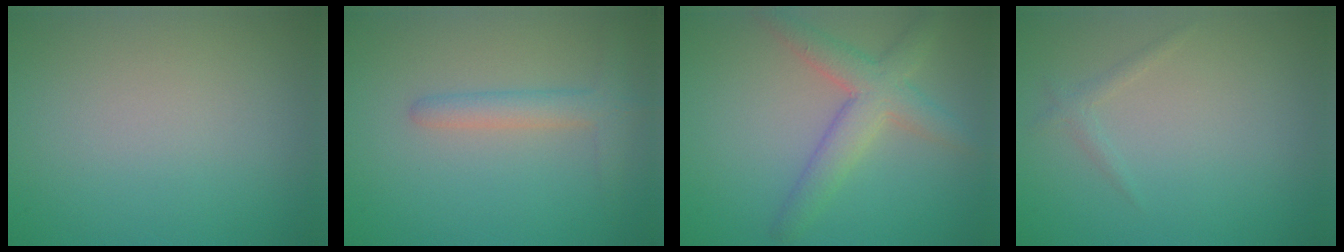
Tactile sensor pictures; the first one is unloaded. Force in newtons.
{"total": 2.6, "press": 2.6, "slide": 0.1}
{"total": 4.4, "press": 4.3, "slide": 0.3}
{"total": 0.9, "press": 0.9, "slide": 0.1}